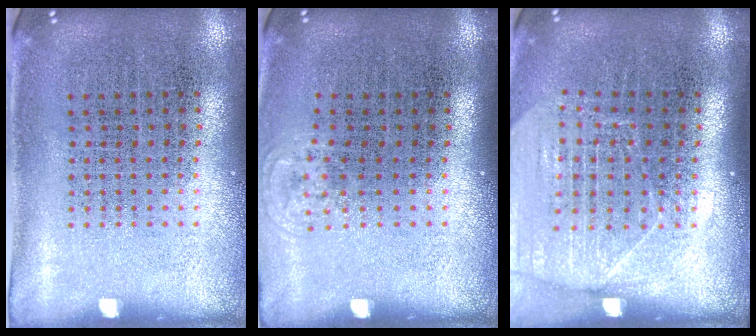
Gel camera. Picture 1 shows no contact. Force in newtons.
{"total": 0.6, "press": 0.4, "slide": 0.3}
{"total": 1.7, "press": 1.5, "slide": 0.8}